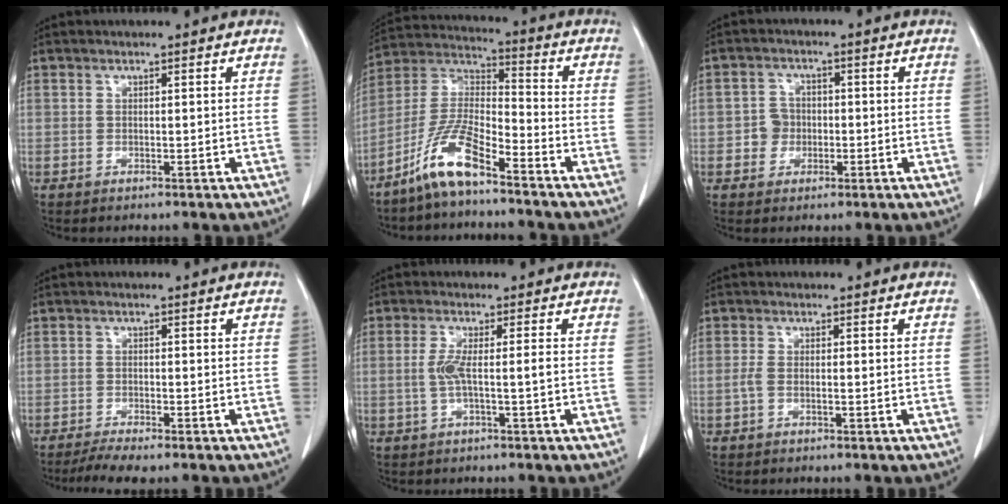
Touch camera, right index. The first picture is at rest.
{"total": 10.6, "force": [-7.4, 2.0, 7.4], "torque": [-0.161, 0.002, -0.149]}
{"total": 3.4, "force": [-0.6, 3.2, 1.0], "torque": [-0.011, 0.010, -0.009]}
{"total": 4.1, "force": [-3.3, 0.2, 2.3], "torque": [-0.039, -0.009, -0.058]}
{"total": 3.5, "force": [-0.5, -0.1, 3.5], "torque": [-0.073, 0.002, -0.009]}
{"total": 1.6, "force": [-0.4, 0.6, 1.4], "torque": [-0.030, 0.004, -0.007]}